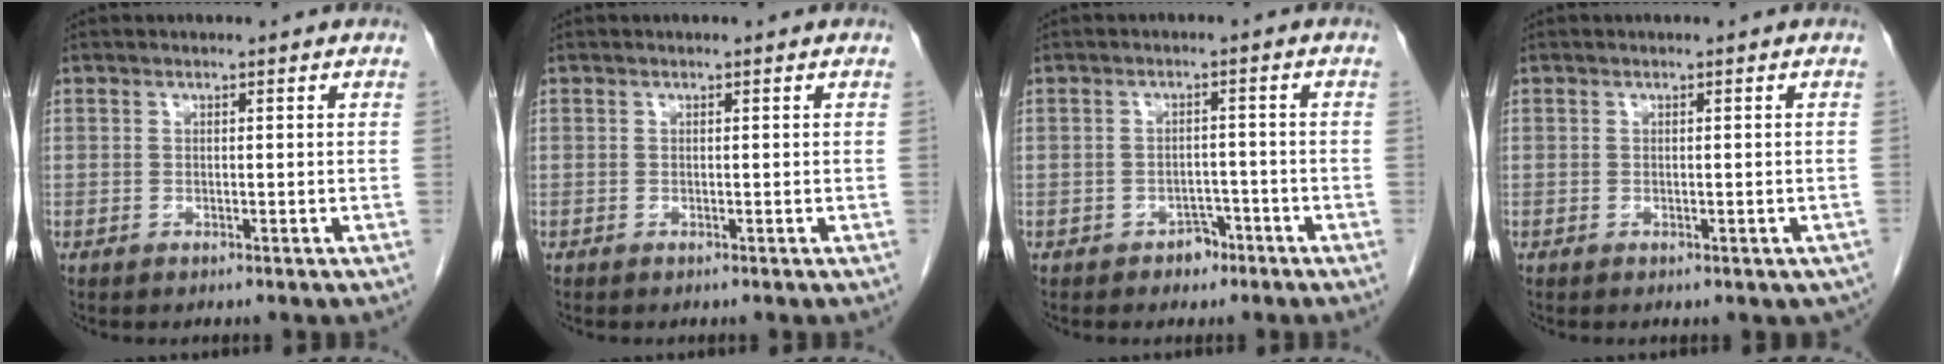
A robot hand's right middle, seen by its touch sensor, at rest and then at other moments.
{"total": 0.0}
{"total": 2.8, "force": [-1.9, 1.8, 0.9], "torque": [-0.011, 0.007, -0.024]}
{"total": 3.3, "force": [-2.4, 1.7, 1.5], "torque": [-0.005, 0.000, -0.026]}